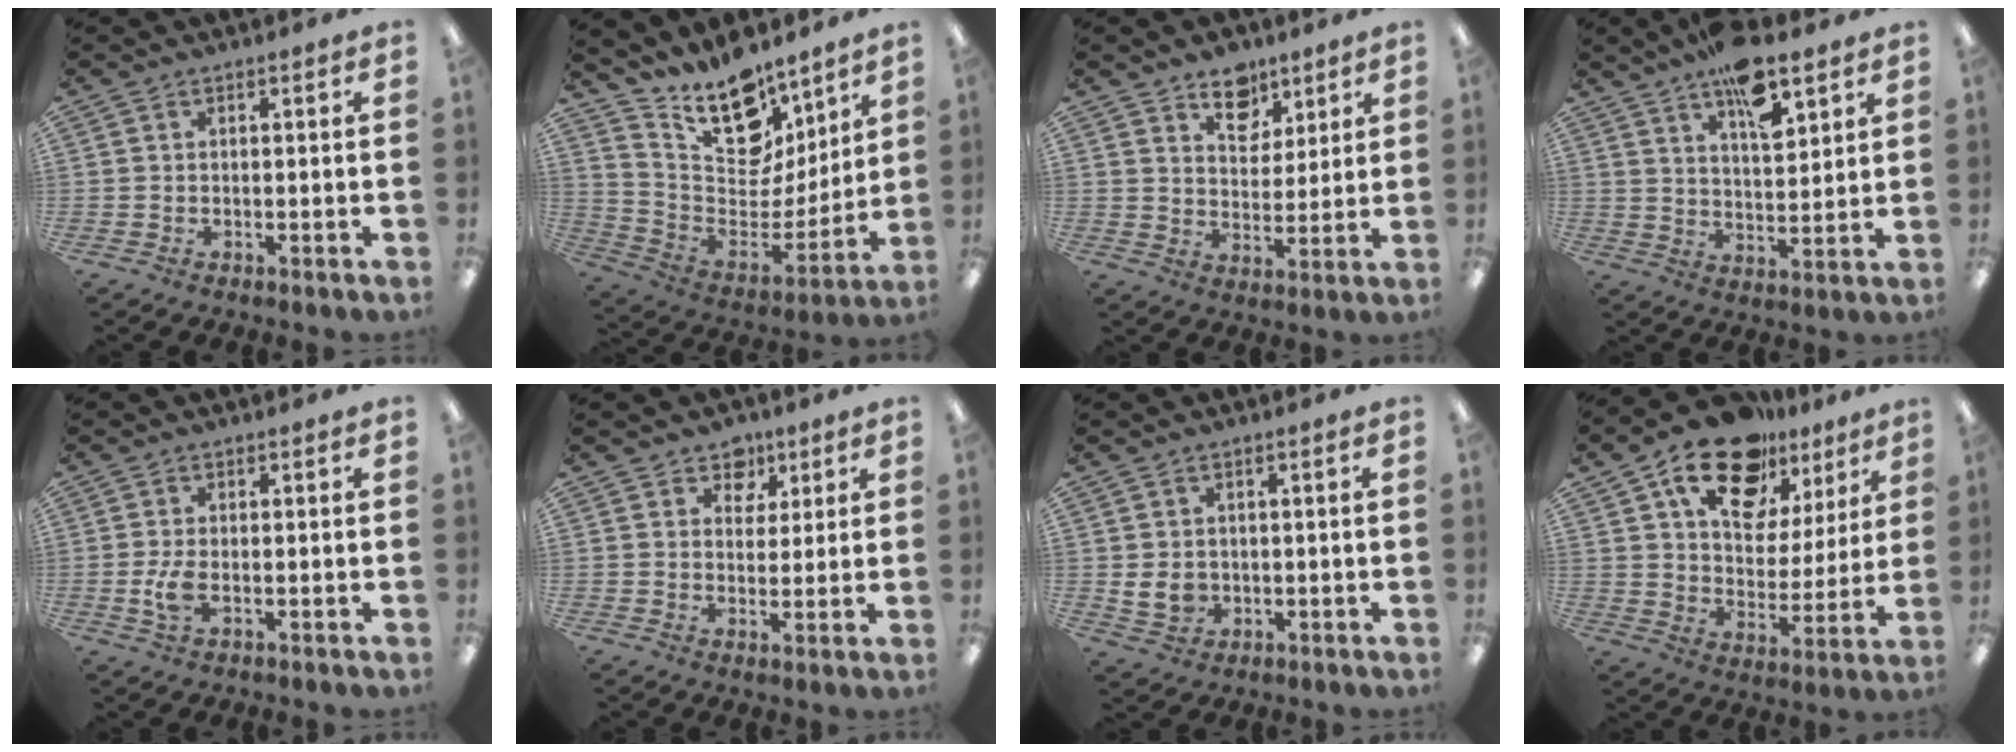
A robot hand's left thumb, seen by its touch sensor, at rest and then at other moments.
{"total": 18.1, "force": [13.3, 9.5, 7.8], "torque": [-0.134, -0.100, 0.243]}
{"total": 9.2, "force": [6.6, 5.8, 2.6], "torque": [-0.023, -0.043, 0.119]}
{"total": 11.6, "force": [8.1, 4.6, 7.0], "torque": [-0.101, -0.043, 0.138]}
{"total": 4.7, "force": [-0.7, 2.3, 4.0], "torque": [-0.079, -0.004, -0.016]}
{"total": 6.1, "force": [3.7, 4.6, 1.1], "torque": [-0.002, -0.021, 0.065]}
{"total": 4.7, "force": [0.1, 4.0, 2.6], "torque": [-0.054, -0.001, 0.001]}
{"total": 18.7, "force": [12.7, 10.5, 8.7], "torque": [-0.138, -0.073, 0.224]}